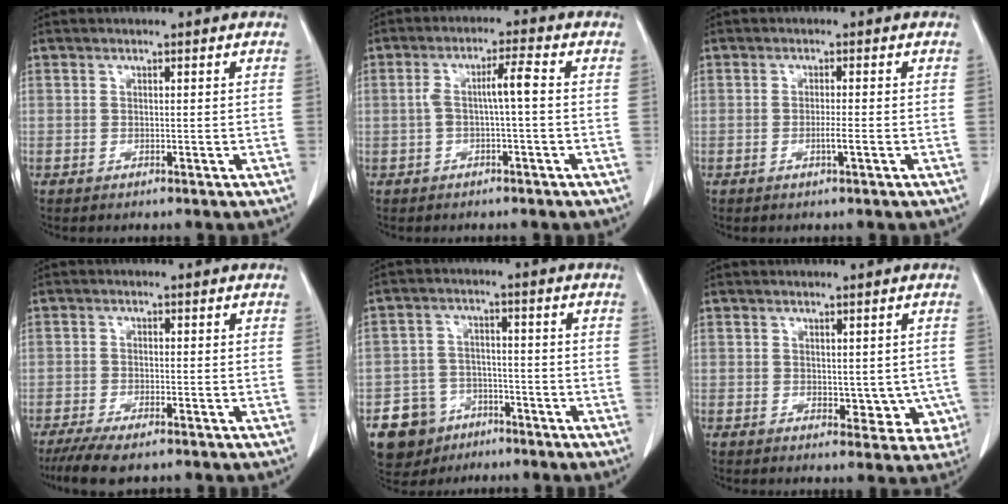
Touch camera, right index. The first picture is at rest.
{"total": 4.5, "force": [-0.1, 0.3, 4.4], "torque": [-0.082, 0.019, 0.002]}
{"total": 1.9, "force": [-0.6, -0.2, 1.8], "torque": [-0.033, -0.002, -0.011]}
{"total": 6.6, "force": [-4.9, 1.8, 4.0], "torque": [-0.064, -0.013, -0.079]}
{"total": 8.3, "force": [-4.6, 6.8, 1.4], "torque": [-0.030, 0.012, -0.068]}
{"total": 5.4, "force": [-0.2, 3.4, 4.2], "torque": [-0.023, -0.003, 0.004]}